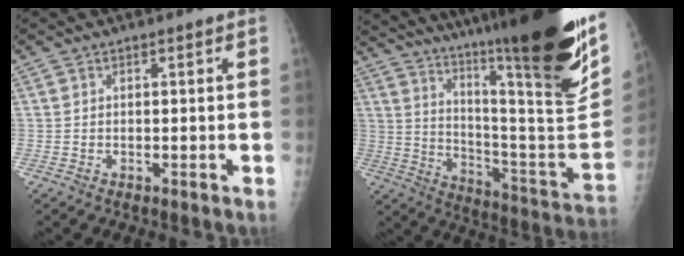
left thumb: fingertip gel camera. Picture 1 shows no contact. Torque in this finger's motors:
{"motor_torque": [3.51, 1.48, 1.79, -0.98, 0.61]}